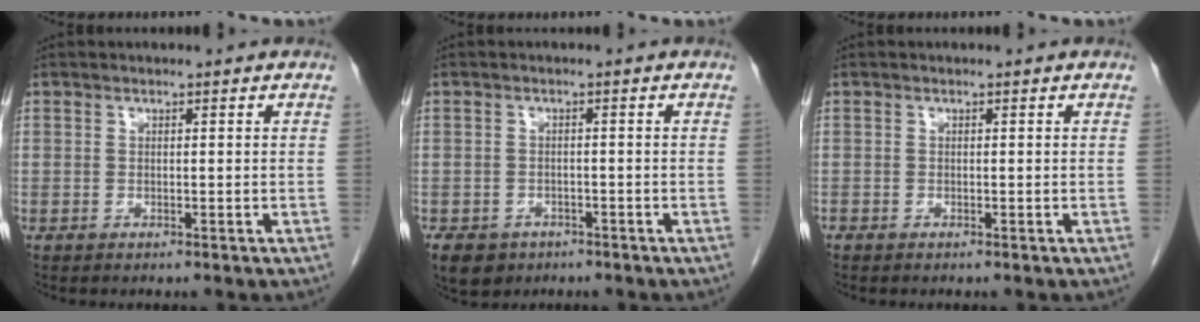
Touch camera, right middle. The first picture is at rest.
{"total": 5.8, "force": [-3.6, 4.2, 1.7], "torque": [-0.029, 0.001, -0.051]}
{"total": 0.0}